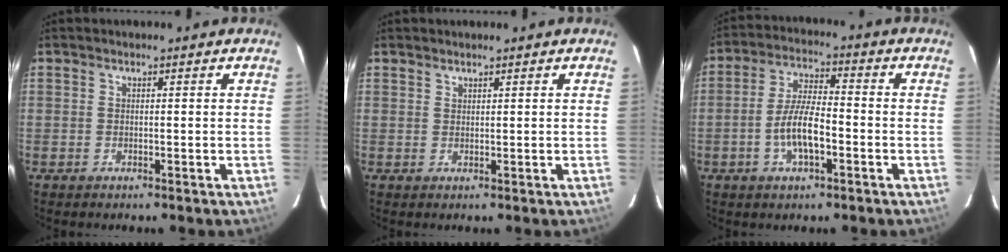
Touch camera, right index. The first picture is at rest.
{"total": 0.8, "force": [0.7, 0.4, 0.0], "torque": [-0.001, 0.001, 0.013]}
{"total": 8.2, "force": [-2.8, 2.7, 7.2], "torque": [-0.145, 0.007, -0.050]}